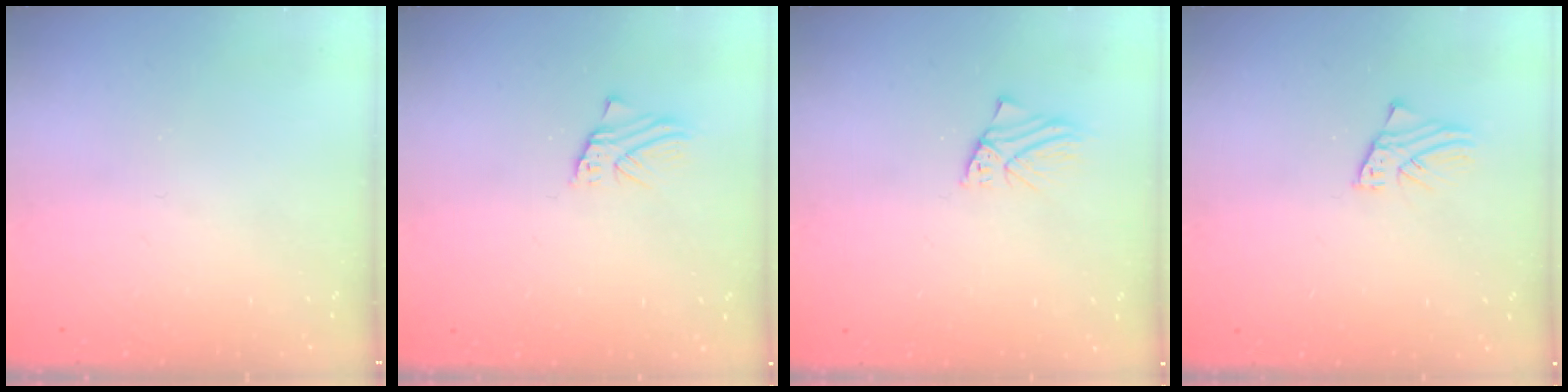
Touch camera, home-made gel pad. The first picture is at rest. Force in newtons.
{"total": 1.1, "press": 1.1, "slide": 0.2}
{"total": 1.4, "press": 1.4, "slide": 0.1}
{"total": 1.6, "press": 1.6, "slide": 0.2}